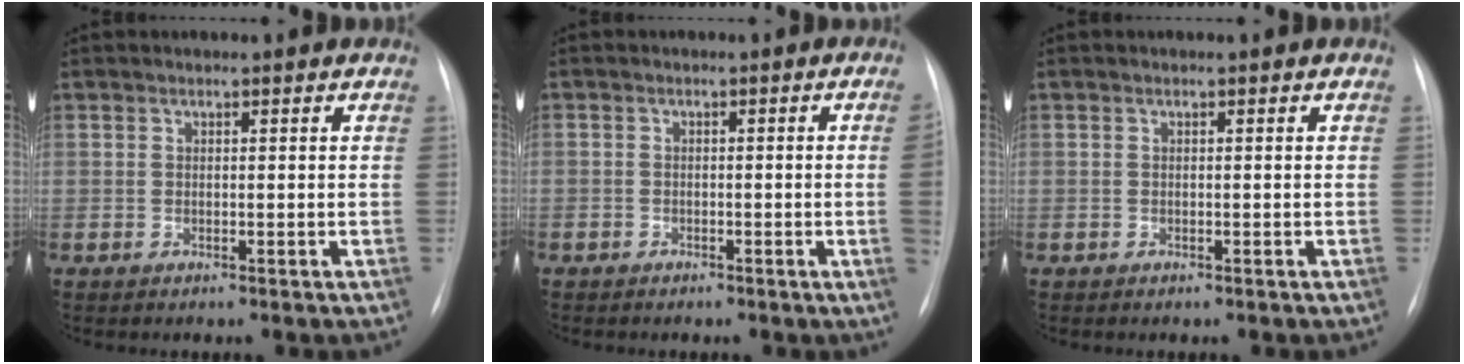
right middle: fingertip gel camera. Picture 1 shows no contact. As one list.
[{"total": 2.2, "force": [-0.7, -0.4, 2.1], "torque": [-0.026, 0.001, -0.015]}, {"total": 0.0}]